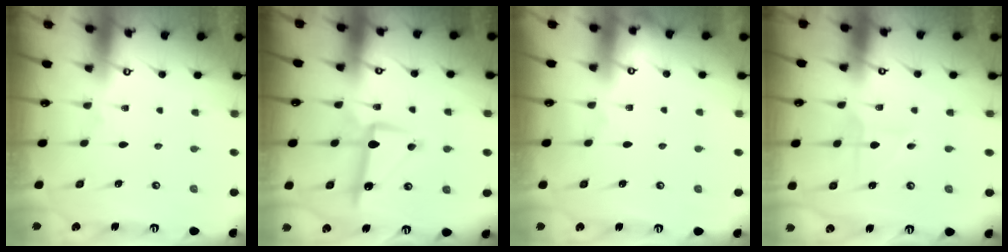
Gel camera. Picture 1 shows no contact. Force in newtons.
{"total": 9.4, "press": 9.4, "slide": 0.4}
{"total": 0.0}
{"total": 2.0, "press": 2.0, "slide": 0.1}